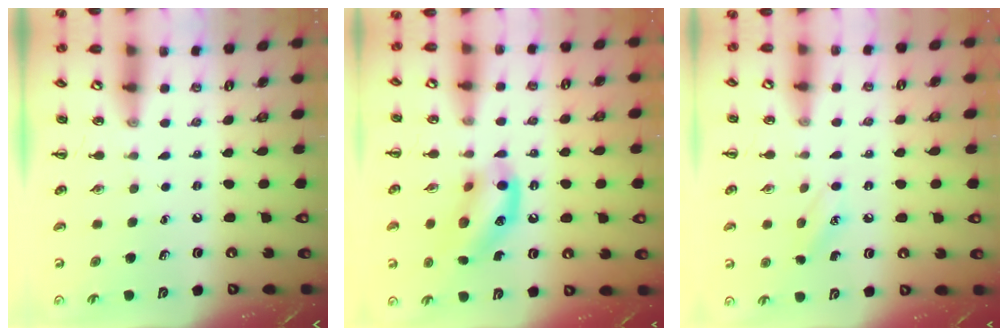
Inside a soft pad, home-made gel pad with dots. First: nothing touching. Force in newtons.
{"total": 13.6, "press": 13.3, "slide": 3.2}
{"total": 9.0, "press": 8.8, "slide": 1.9}